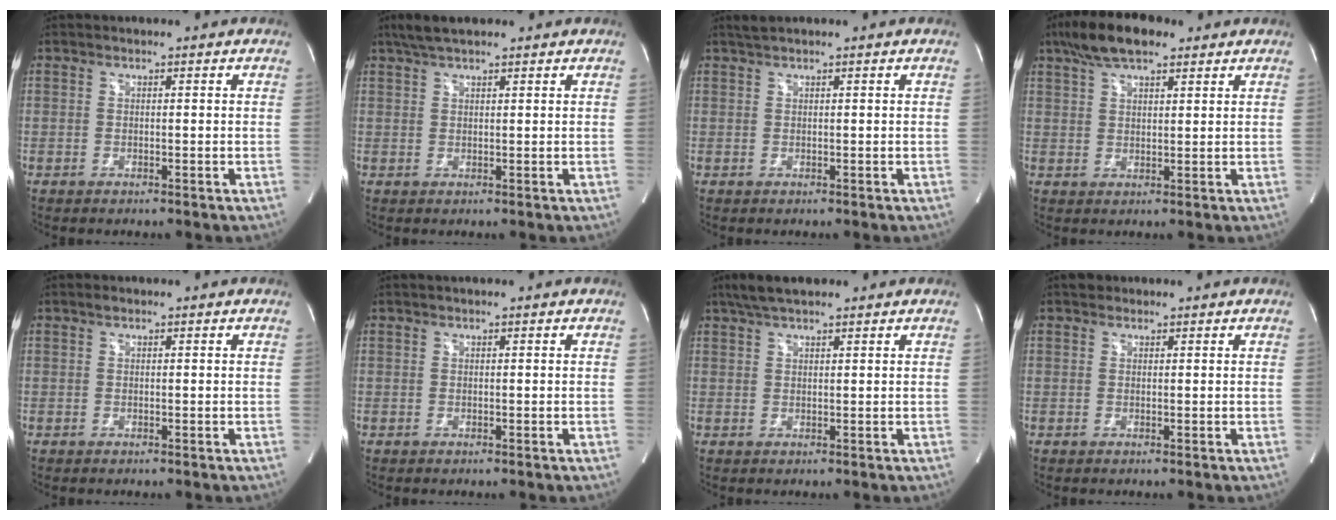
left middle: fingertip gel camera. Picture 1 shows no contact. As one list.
[{"total": 4.7, "force": [3.7, 1.0, 2.7], "torque": [-0.054, 0.024, 0.068]}, {"total": 1.3, "force": [1.1, -0.1, 0.6], "torque": [-0.015, 0.013, 0.026]}, {"total": 8.6, "force": [6.0, 2.8, 5.5], "torque": [-0.107, 0.023, 0.105]}, {"total": 0.5, "force": [0.4, 0.2, 0.3], "torque": [-0.008, 0.005, 0.007]}, {"total": 1.0, "force": [0.8, 0.1, 0.6], "torque": [-0.009, 0.017, 0.013]}, {"total": 5.4, "force": [4.3, 1.2, 3.1], "torque": [-0.060, 0.026, 0.077]}, {"total": 1.1, "force": [0.8, 0.7, 0.1], "torque": [0.001, 0.010, 0.009]}]